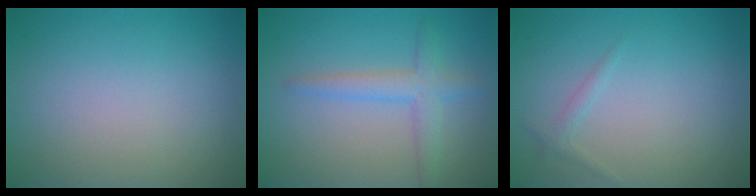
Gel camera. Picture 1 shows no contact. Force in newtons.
{"total": 2.8, "press": 2.8, "slide": 0.1}
{"total": 0.9, "press": 0.9, "slide": 0.0}